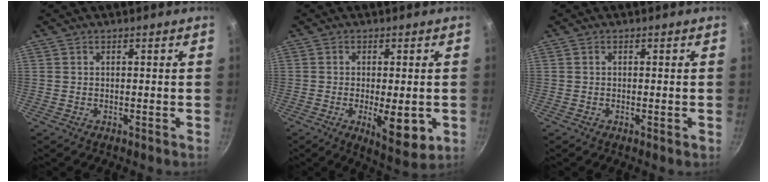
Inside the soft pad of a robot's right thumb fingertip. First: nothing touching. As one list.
[{"total": 9.0, "force": [-2.0, 3.2, 8.2], "torque": [-0.113, -0.015, -0.021]}, {"total": 0.7, "force": [-0.3, 0.0, 0.6], "torque": [-0.011, -0.001, -0.006]}]